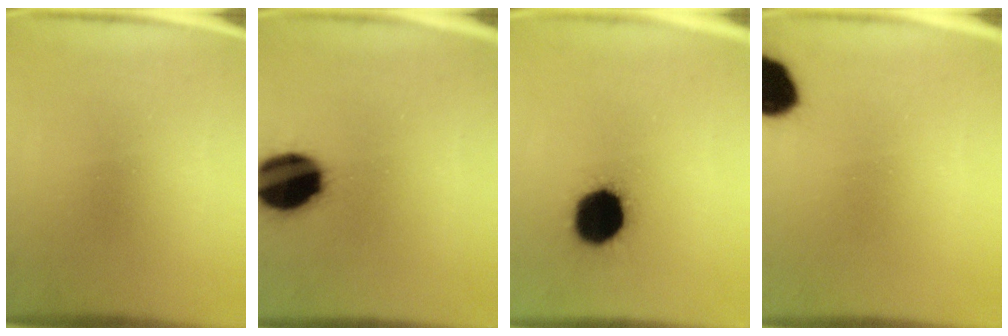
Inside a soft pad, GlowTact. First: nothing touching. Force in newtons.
{"total": 19.1}
{"total": 14.2}
{"total": 12.4}